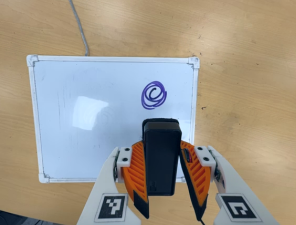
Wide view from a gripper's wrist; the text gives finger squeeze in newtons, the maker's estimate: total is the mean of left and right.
{"total": 5.3, "left": 4.5, "right": 6.0}